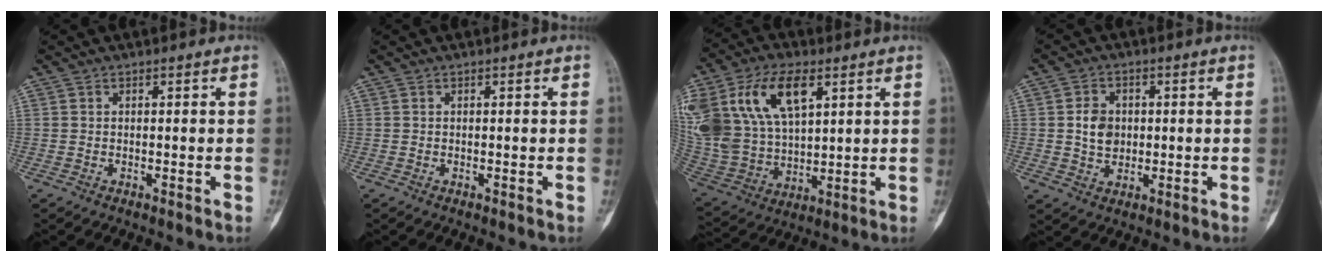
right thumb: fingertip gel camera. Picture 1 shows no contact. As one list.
[{"total": 0.0}, {"total": 23.9, "force": [9.6, 13.9, 16.9], "torque": [-0.363, 0.003, 0.191]}, {"total": 5.6, "force": [0.4, 4.5, 3.3], "torque": [-0.037, -0.001, 0.008]}]